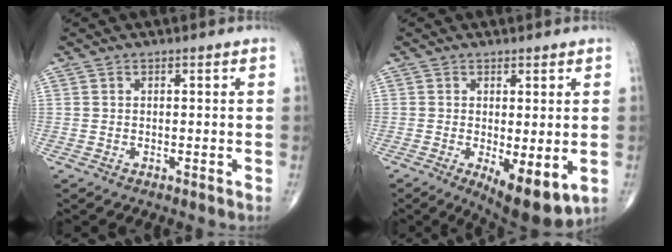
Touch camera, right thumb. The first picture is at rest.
{"total": 9.5, "force": [-2.4, 3.4, 8.5], "torque": [-0.119, -0.023, -0.026]}